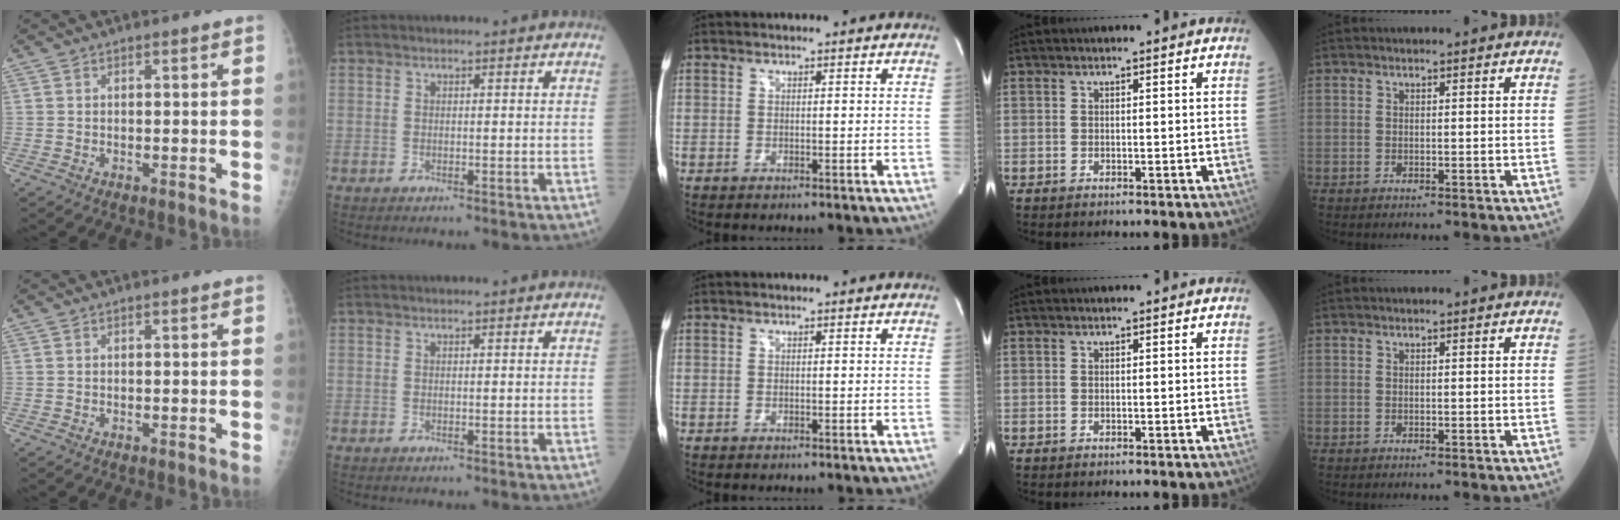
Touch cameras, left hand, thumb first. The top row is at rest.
{}